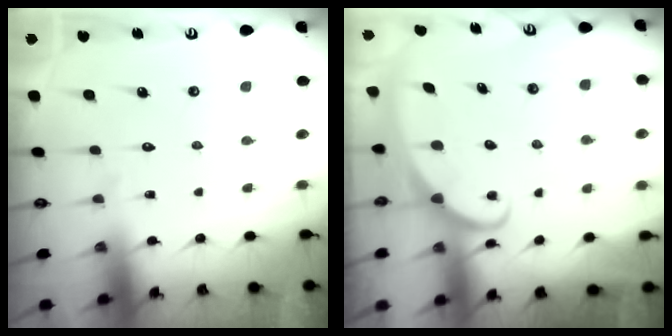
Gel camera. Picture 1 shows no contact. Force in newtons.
{"total": 2.5, "press": 2.5, "slide": 0.3}